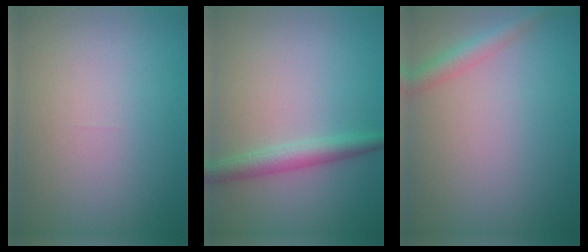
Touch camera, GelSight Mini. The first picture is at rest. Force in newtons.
{"total": 2.7, "press": 2.7, "slide": 0.0}
{"total": 2.4, "press": 2.4, "slide": 0.2}